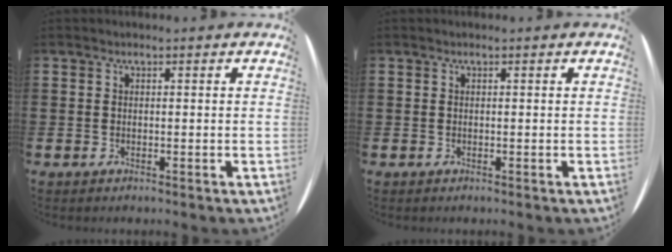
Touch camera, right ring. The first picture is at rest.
{"total": 0.0}